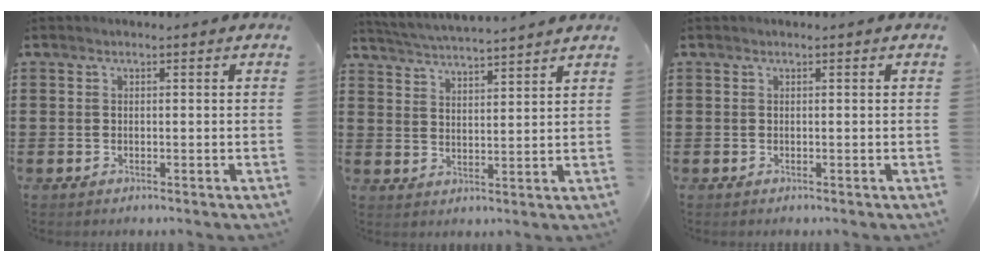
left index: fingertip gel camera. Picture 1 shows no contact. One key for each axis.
{"total": 4.2, "fx": 4.0, "fy": -1.0, "fz": 0.3, "tx": -0.022, "ty": -0.026, "tz": 0.069}
{"total": 0.0}